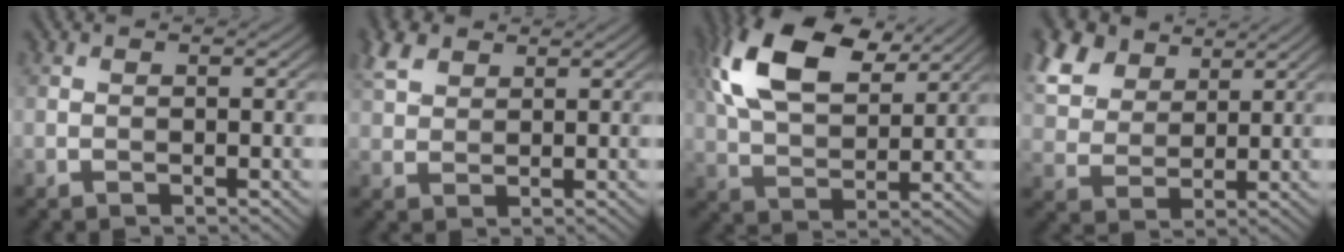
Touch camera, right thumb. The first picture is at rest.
{"total": 4.2, "force": [2.6, 2.5, 2.3], "torque": [-0.062, 0.013, 0.054]}
{"total": 14.7, "force": [7.1, 7.5, 10.4], "torque": [-0.241, 0.020, 0.133]}
{"total": 9.4, "force": [5.7, 5.7, 4.9], "torque": [-0.147, 0.021, 0.105]}